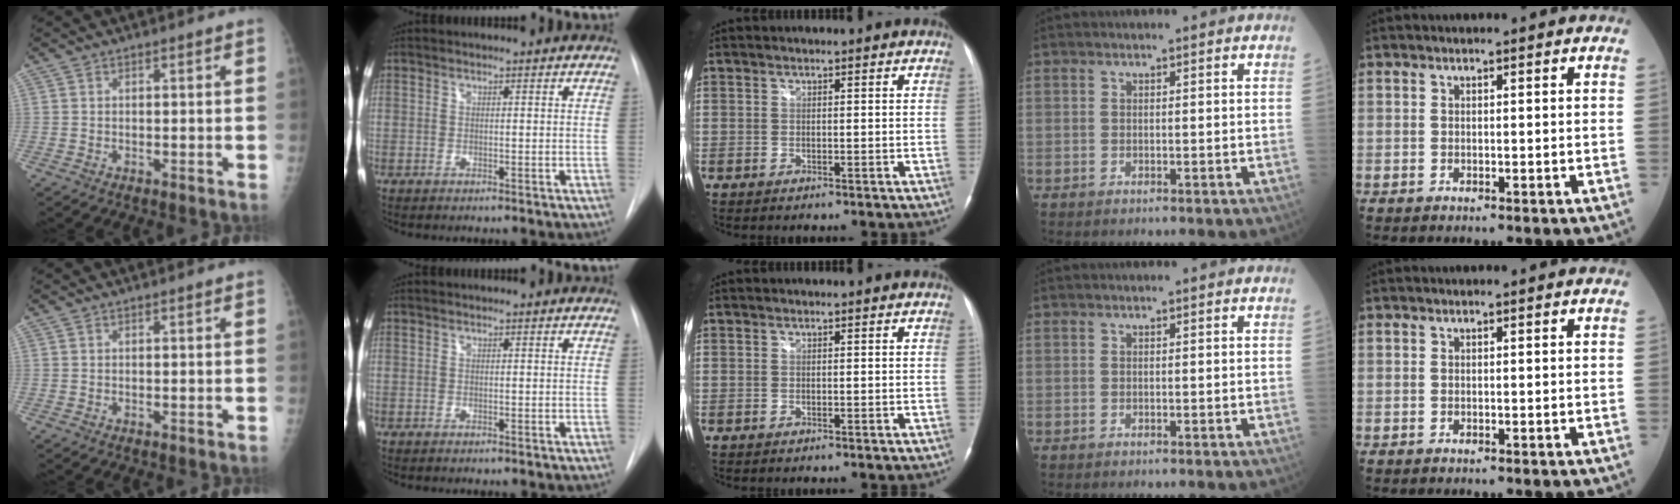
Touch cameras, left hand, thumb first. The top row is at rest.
{}